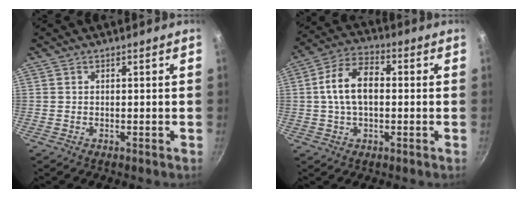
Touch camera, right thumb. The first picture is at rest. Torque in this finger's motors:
{"motor_torque": [-0.65, 1.40, 1.23, -0.24, 0.39]}